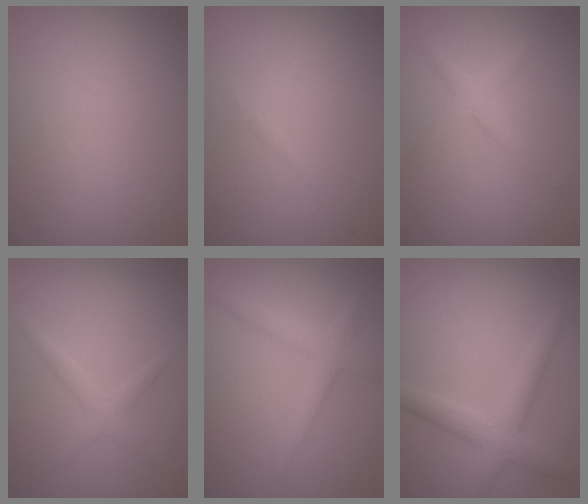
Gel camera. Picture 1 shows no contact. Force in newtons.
{"total": 0.5, "press": 0.5, "slide": 0.0}
{"total": 1.9, "press": 1.9, "slide": 0.1}
{"total": 1.7, "press": 1.7, "slide": 0.0}
{"total": 2.5, "press": 2.5, "slide": 0.1}
{"total": 3.7, "press": 3.7, "slide": 0.2}